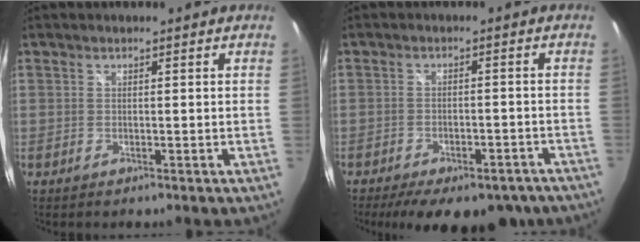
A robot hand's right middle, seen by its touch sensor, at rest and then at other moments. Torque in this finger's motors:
{"motor_torque": [1.07, -1.07, 0.23, 0.08]}